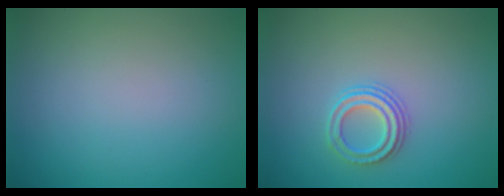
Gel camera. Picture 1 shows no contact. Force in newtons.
{"total": 2.4, "press": 2.2, "slide": 0.8}